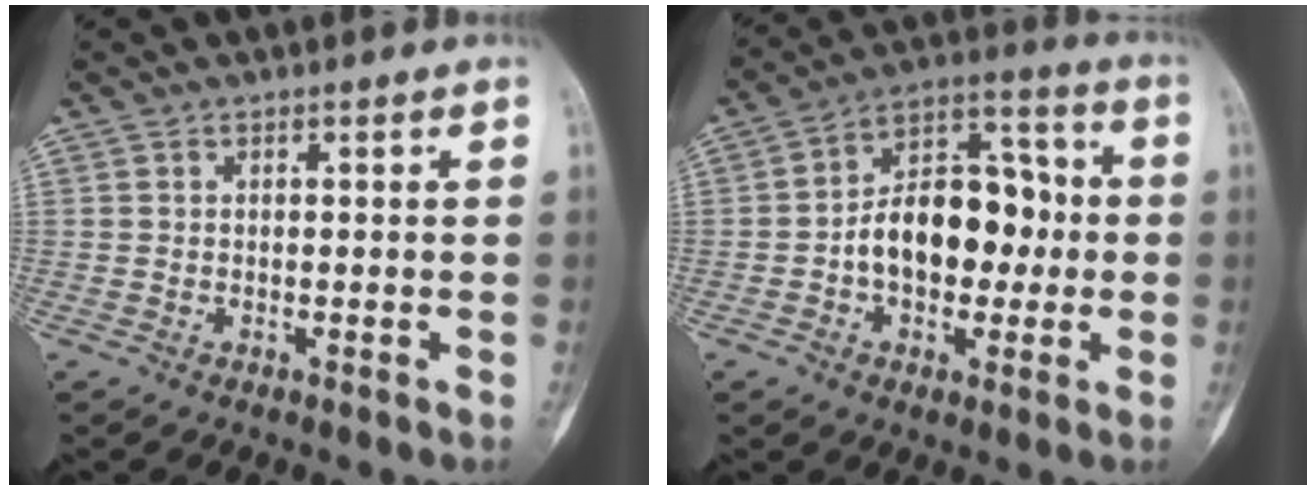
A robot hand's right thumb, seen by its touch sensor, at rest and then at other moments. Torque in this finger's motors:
{"motor_torque": [0.42, 0.30, 1.33, -0.33, 0.11]}